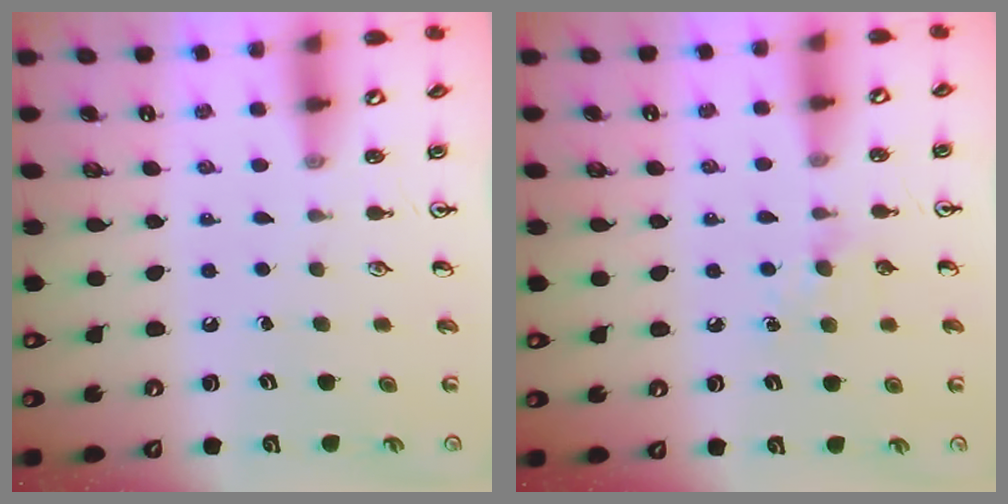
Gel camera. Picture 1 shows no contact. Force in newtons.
{"total": 5.0, "press": 4.9, "slide": 0.6}